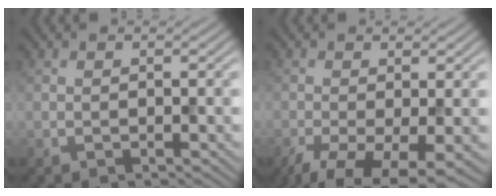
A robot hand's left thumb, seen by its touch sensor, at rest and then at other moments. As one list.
[{"total": 7.9, "force": [-4.3, 2.7, 6.1], "torque": [-0.121, -0.027, -0.074]}]